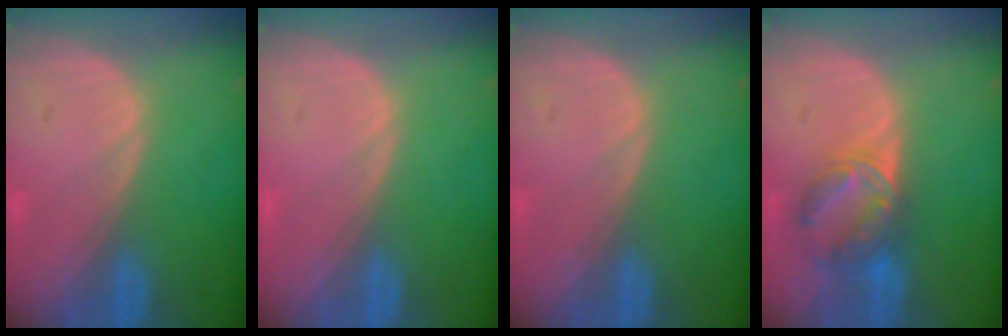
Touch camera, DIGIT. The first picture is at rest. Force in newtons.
{"total": 0.0}
{"total": 0.0}
{"total": 6.8, "press": 6.3, "slide": 2.4}